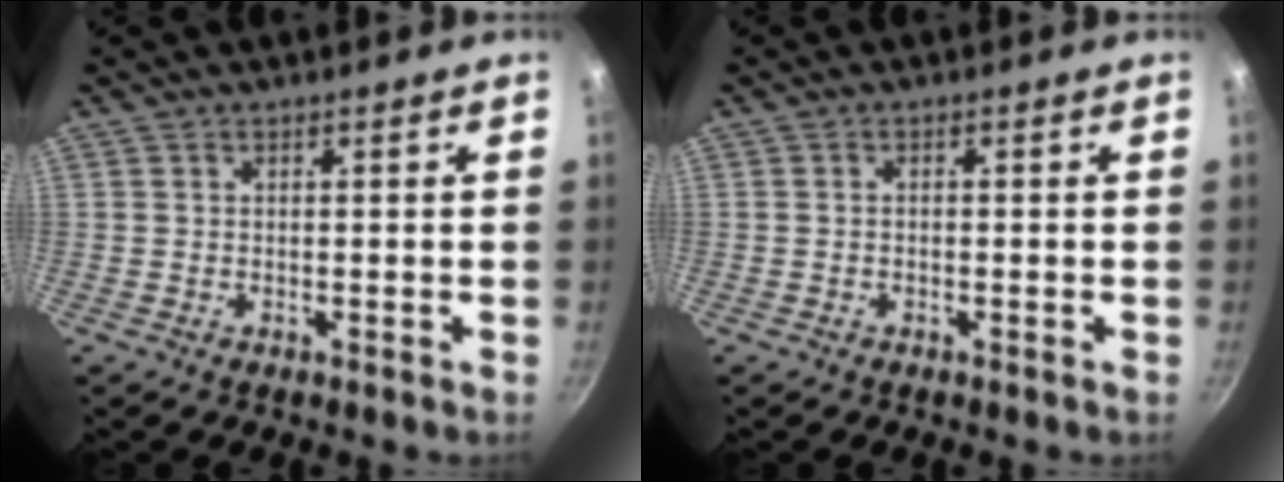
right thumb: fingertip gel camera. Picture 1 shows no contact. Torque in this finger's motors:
{"motor_torque": [0.22, -0.14, -0.23, 0.19, 0.04]}